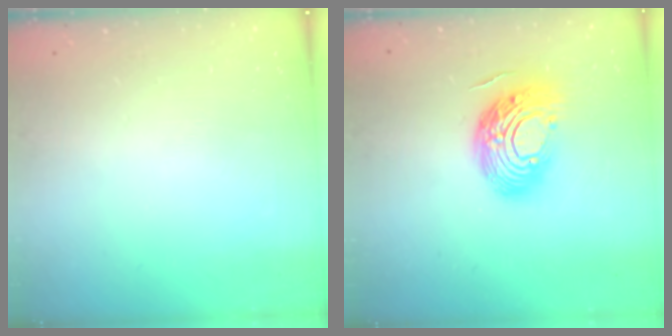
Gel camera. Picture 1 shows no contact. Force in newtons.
{"total": 16.1, "press": 16.1, "slide": 1.3}